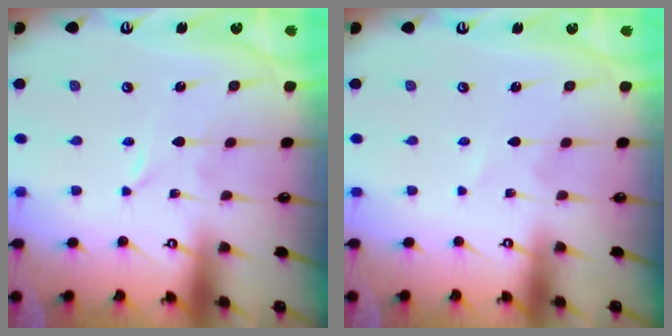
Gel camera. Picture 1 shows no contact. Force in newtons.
{"total": 0.0}